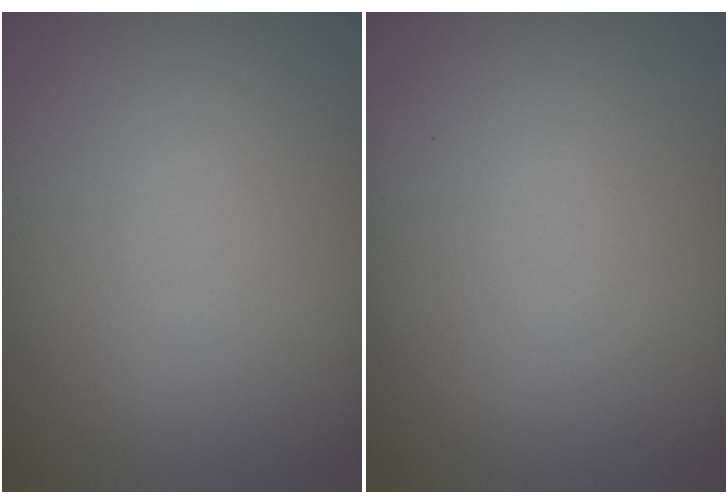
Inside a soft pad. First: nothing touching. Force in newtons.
{"total": 0.0}